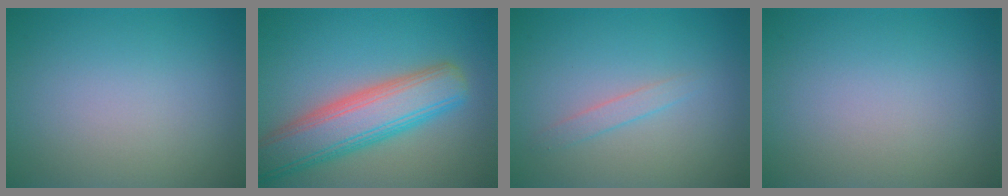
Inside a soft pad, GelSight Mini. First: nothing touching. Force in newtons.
{"total": 7.7, "press": 7.7, "slide": 0.6}
{"total": 1.1, "press": 1.1, "slide": 0.1}
{"total": 0.0}